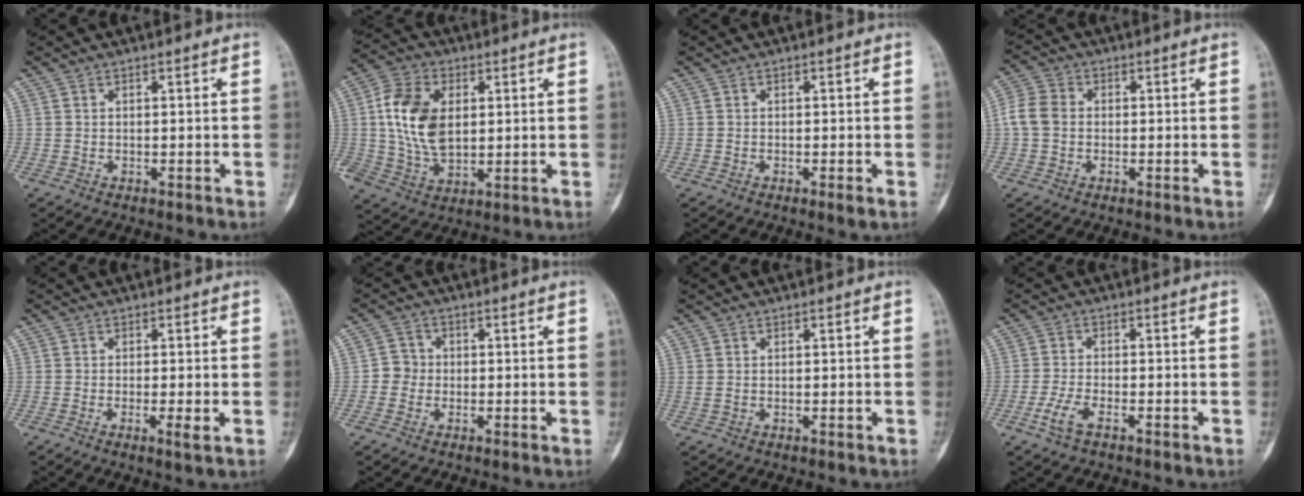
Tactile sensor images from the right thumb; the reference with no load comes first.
{"total": 12.8, "force": [2.1, 8.1, 9.7], "torque": [-0.172, 0.000, 0.039]}
{"total": 1.1, "force": [-0.5, 0.1, 1.0], "torque": [-0.018, -0.002, -0.009]}
{"total": 5.5, "force": [-0.5, 4.4, 3.3], "torque": [-0.070, 0.014, -0.021]}
{"total": 2.3, "force": [-0.5, 0.2, 2.3], "torque": [-0.042, -0.006, -0.011]}
{"total": 3.1, "force": [-0.6, 3.0, 0.7], "torque": [0.008, 0.010, -0.021]}
{"total": 0.8, "force": [0.2, 0.4, 0.6], "torque": [-0.014, 0.002, 0.011]}
{"total": 4.0, "force": [-2.2, 1.5, 3.0], "torque": [-0.066, 0.011, -0.042]}